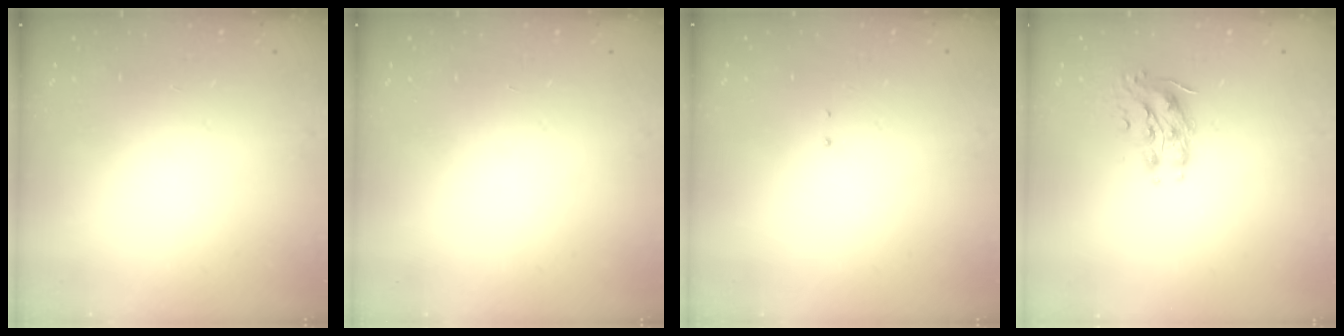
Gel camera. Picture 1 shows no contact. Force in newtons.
{"total": 0.0}
{"total": 1.3, "press": 1.2, "slide": 0.6}
{"total": 8.7, "press": 8.7, "slide": 0.5}